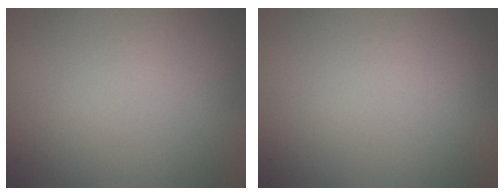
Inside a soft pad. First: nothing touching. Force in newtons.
{"total": 0.0}